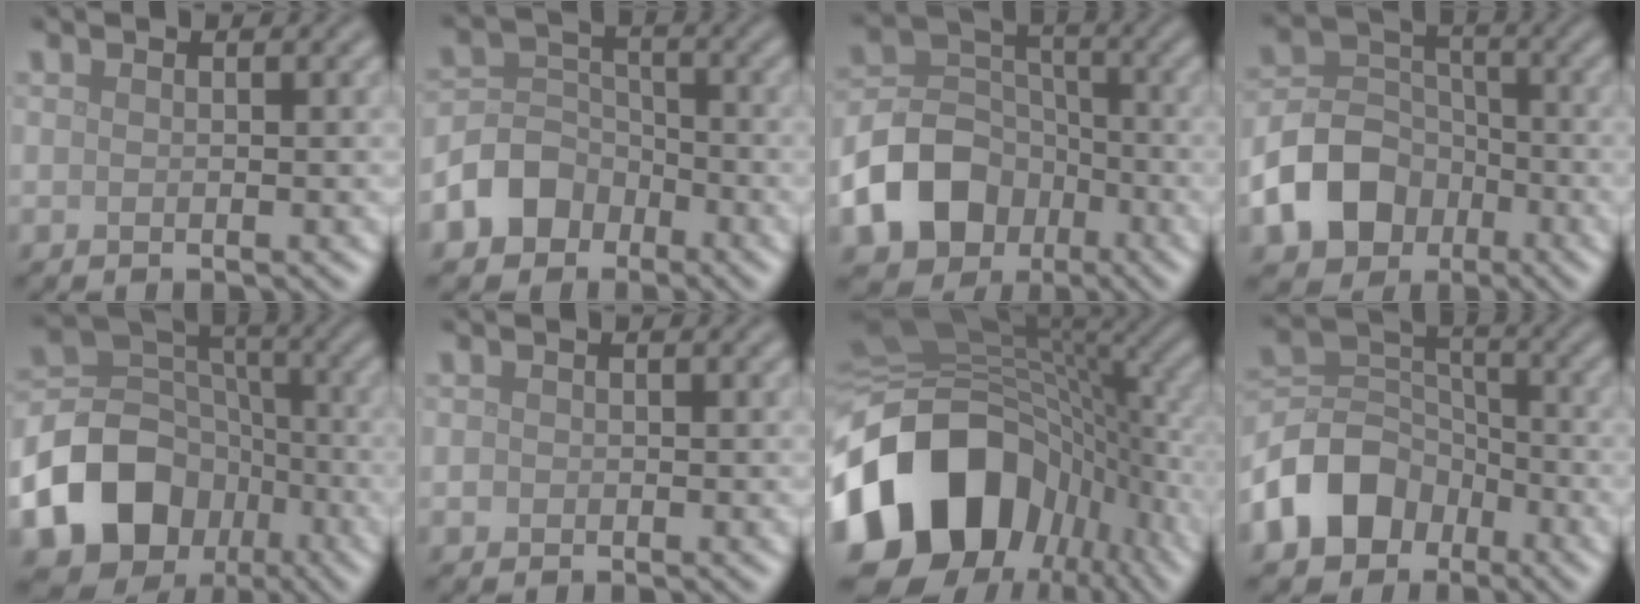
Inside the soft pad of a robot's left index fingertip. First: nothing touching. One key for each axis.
{"total": 4.9, "fx": -2.8, "fy": 3.8, "fz": 1.5, "tx": -0.017, "ty": 0.007, "tz": -0.063}
{"total": 9.9, "fx": -4.5, "fy": 7.6, "fz": 4.4, "tx": -0.079, "ty": -0.006, "tz": -0.102}
{"total": 7.9, "fx": -3.6, "fy": 6.0, "fz": 3.7, "tx": -0.063, "ty": -0.001, "tz": -0.078}
{"total": 12.8, "fx": -5.7, "fy": 10.1, "fz": 5.5, "tx": -0.125, "ty": -0.005, "tz": -0.102}
{"total": 0.6, "fx": -0.3, "fy": 0.5, "fz": 0.1, "tx": 0.001, "ty": -0.004, "tz": -0.006}
{"total": 18.6, "fx": -6.5, "fy": 13.4, "fz": 11.2, "tx": -0.251, "ty": -0.032, "tz": -0.106}
{"total": 7.9, "fx": -4.2, "fy": 5.8, "fz": 3.4, "tx": -0.059, "ty": 0.004, "tz": -0.091}